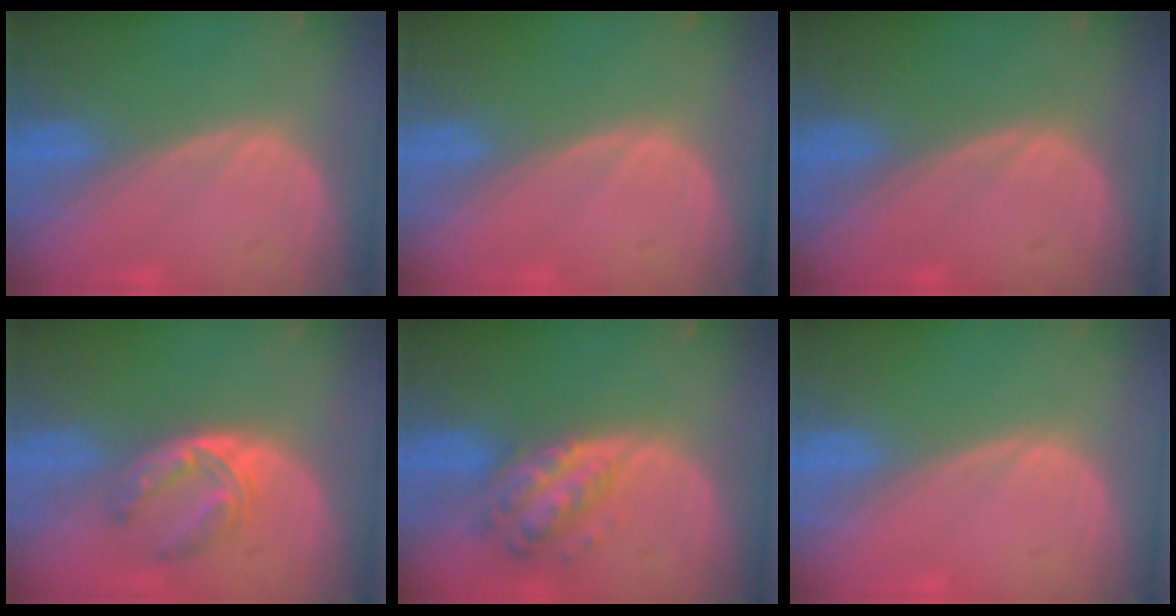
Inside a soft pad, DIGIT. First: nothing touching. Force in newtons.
{"total": 0.0}
{"total": 0.0}
{"total": 6.0, "press": 4.9, "slide": 3.5}
{"total": 6.3, "press": 5.7, "slide": 2.7}
{"total": 0.0}